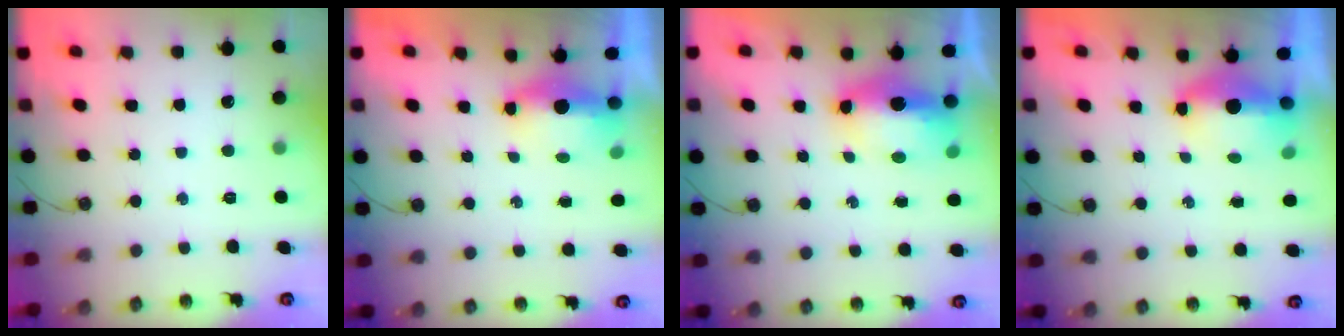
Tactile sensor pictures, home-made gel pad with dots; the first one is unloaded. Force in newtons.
{"total": 14.7, "press": 7.2, "slide": 12.8}
{"total": 7.6, "press": 7.5, "slide": 1.1}
{"total": 6.0, "press": 5.9, "slide": 1.3}